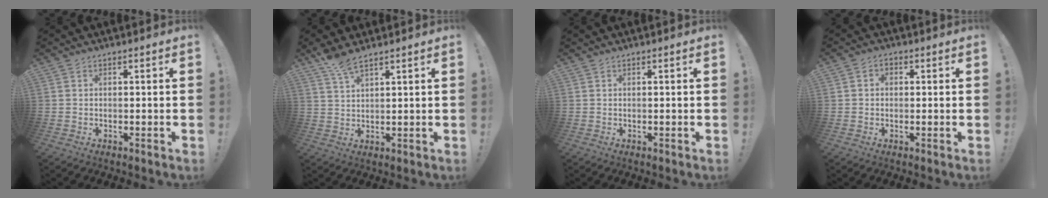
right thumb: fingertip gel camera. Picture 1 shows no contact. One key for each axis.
{"total": 5.7, "fx": 4.5, "fy": 1.2, "fz": 3.2, "tx": -0.065, "ty": -0.024, "tz": 0.084}
{"total": 0.0}
{"total": 2.1, "fx": -0.3, "fy": 1.7, "fz": 1.1, "tx": -0.012, "ty": 0.004, "tz": -0.006}